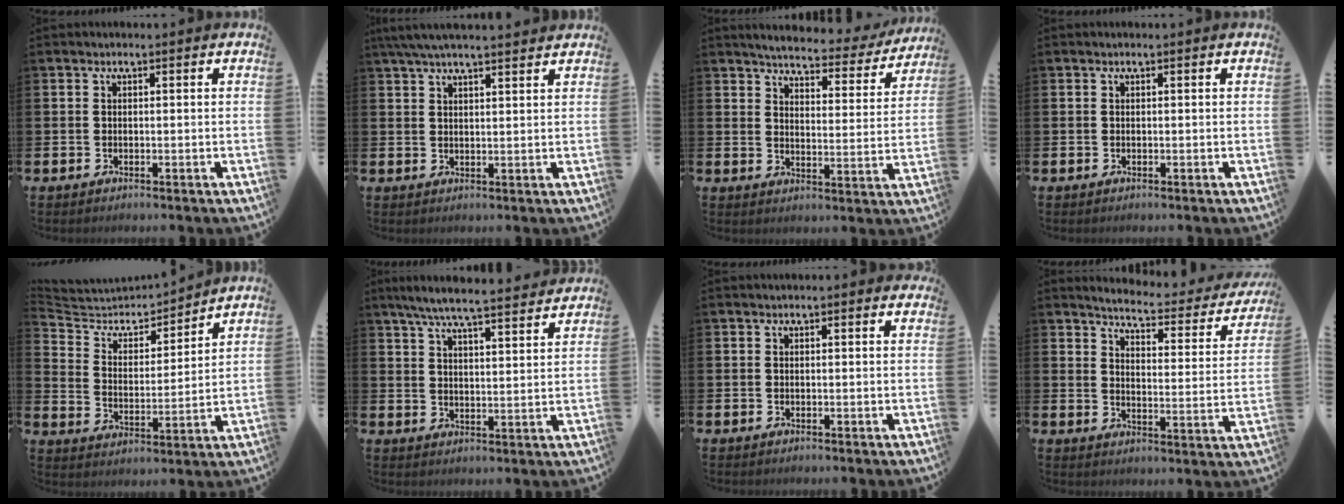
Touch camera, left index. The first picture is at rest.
{"total": 4.8, "force": [4.4, 0.4, 2.0], "torque": [-0.042, -0.010, 0.079]}
{"total": 4.3, "force": [4.1, 0.7, 1.1], "torque": [-0.033, -0.035, 0.061]}
{"total": 0.0}
{"total": 5.7, "force": [5.4, 2.0, 0.6], "torque": [-0.047, -0.051, 0.089]}
{"total": 7.3, "force": [6.8, 0.3, 2.6], "torque": [-0.063, -0.039, 0.119]}
{"total": 0.6, "force": [0.5, 0.0, 0.3], "torque": [0.008, -0.005, 0.005]}
{"total": 4.5, "force": [4.2, 0.5, 1.4], "torque": [-0.040, -0.039, 0.063]}